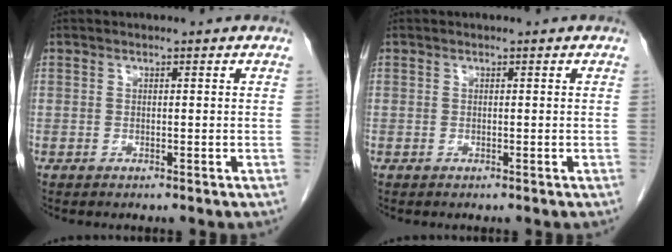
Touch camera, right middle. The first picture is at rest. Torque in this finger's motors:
{"motor_torque": [0.00, 0.00, 0.00, 0.00]}